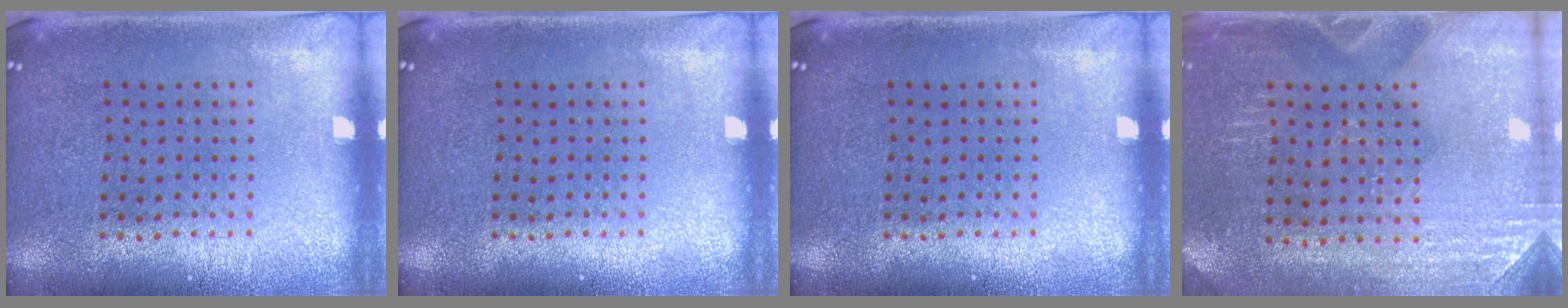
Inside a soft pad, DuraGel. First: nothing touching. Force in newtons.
{"total": 0.0}
{"total": 0.0}
{"total": 3.0, "press": 2.8, "slide": 1.0}